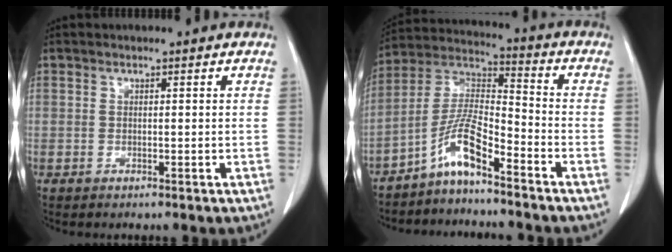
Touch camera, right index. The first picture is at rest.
{"total": 8.3, "force": [-5.6, 1.2, 6.0], "torque": [-0.129, 0.015, -0.111]}